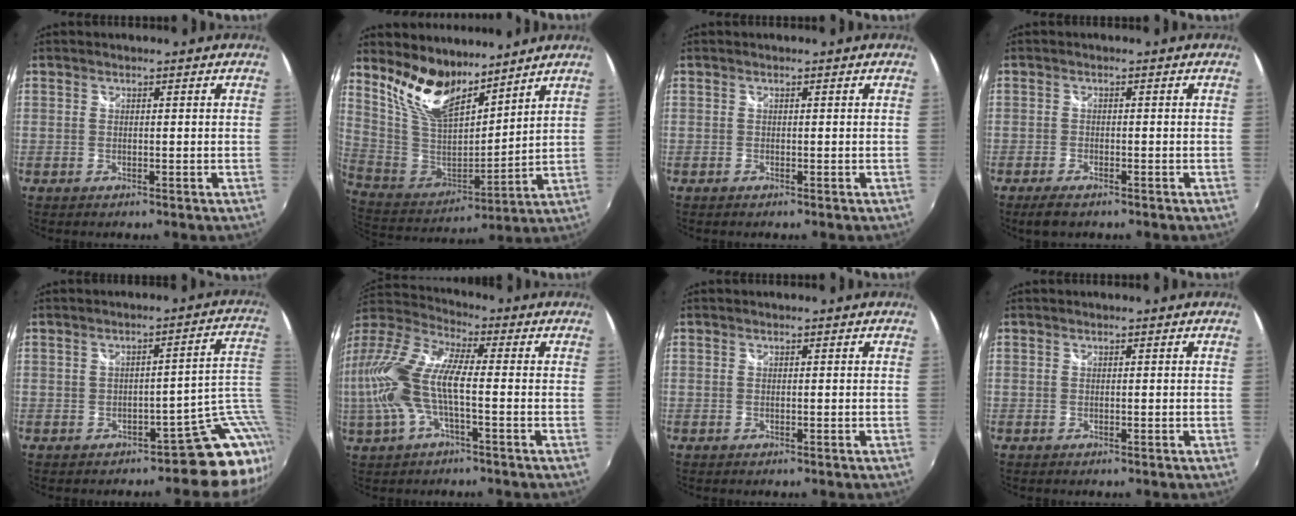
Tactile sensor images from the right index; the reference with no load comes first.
{"total": 14.8, "force": [11.1, 5.8, 7.9], "torque": [-0.165, -0.007, 0.227]}
{"total": 0.0}
{"total": 3.5, "force": [-2.6, 1.2, 2.1], "torque": [-0.052, -0.010, -0.044]}
{"total": 7.0, "force": [-2.4, 3.8, 5.4], "torque": [-0.034, 0.021, -0.031]}
{"total": 15.6, "force": [-1.4, 5.4, 14.6], "torque": [-0.284, 0.002, -0.028]}
{"total": 0.0}
{"total": 0.0}